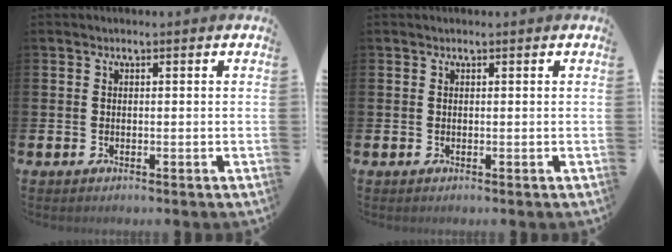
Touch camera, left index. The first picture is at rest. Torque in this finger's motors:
{"motor_torque": [-0.04, -0.18, -0.18, -0.01]}